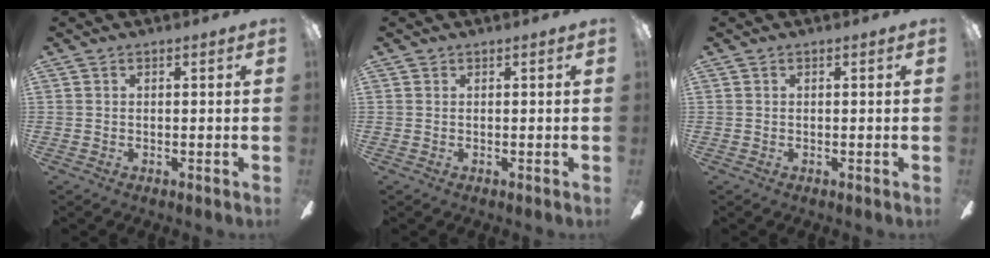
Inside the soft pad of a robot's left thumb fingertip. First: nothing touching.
{"total": 0.0}
{"total": 0.0}